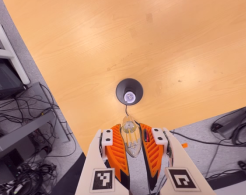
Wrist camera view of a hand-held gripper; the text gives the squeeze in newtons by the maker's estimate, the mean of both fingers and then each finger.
{"total": 22.2, "left": 25.9, "right": 18.4}